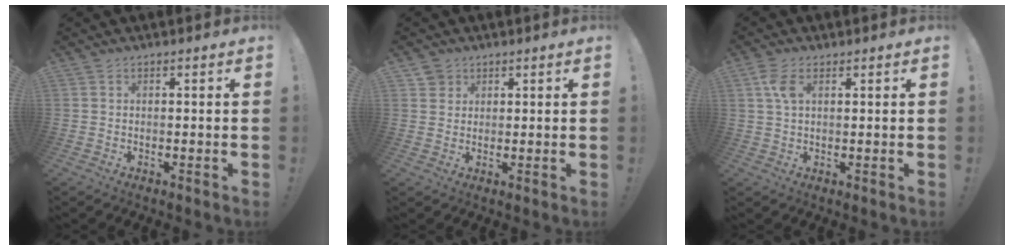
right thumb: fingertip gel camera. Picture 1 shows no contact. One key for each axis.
{"total": 3.1, "fx": 1.8, "fy": 2.4, "fz": 0.3, "tx": 0.001, "ty": -0.008, "tz": 0.033}
{"total": 5.3, "fx": 2.0, "fy": 2.8, "fz": 4.0, "tx": -0.080, "ty": -0.002, "tz": 0.036}